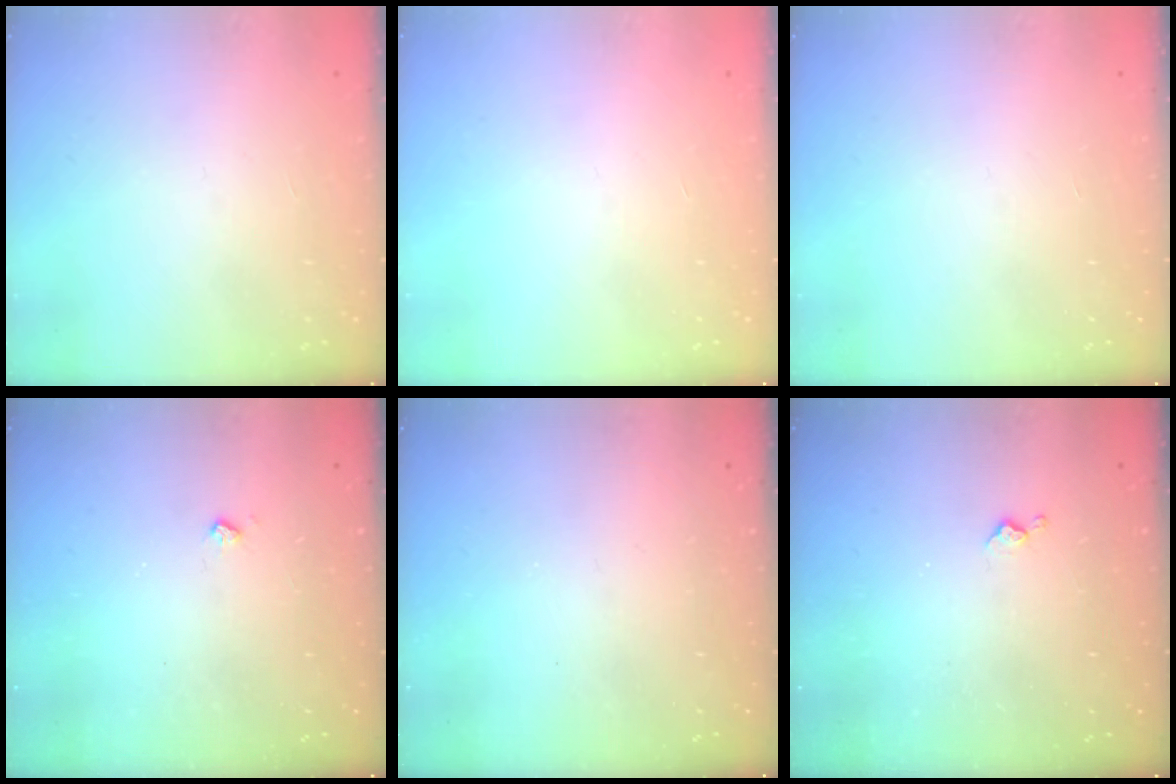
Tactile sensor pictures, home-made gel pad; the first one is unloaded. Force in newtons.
{"total": 0.0}
{"total": 0.0}
{"total": 3.5, "press": 3.5, "slide": 0.6}
{"total": 0.0}
{"total": 3.0, "press": 3.0, "slide": 0.6}